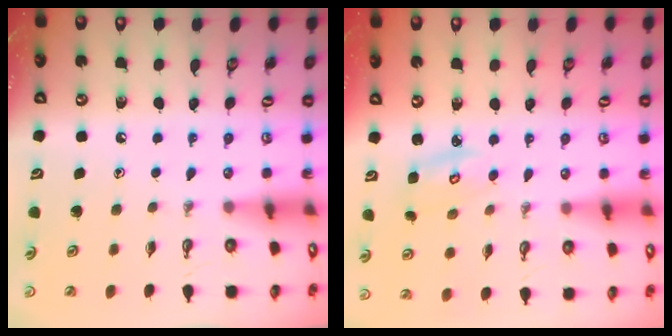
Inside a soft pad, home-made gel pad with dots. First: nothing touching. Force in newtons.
{"total": 3.4, "press": 3.4, "slide": 0.2}